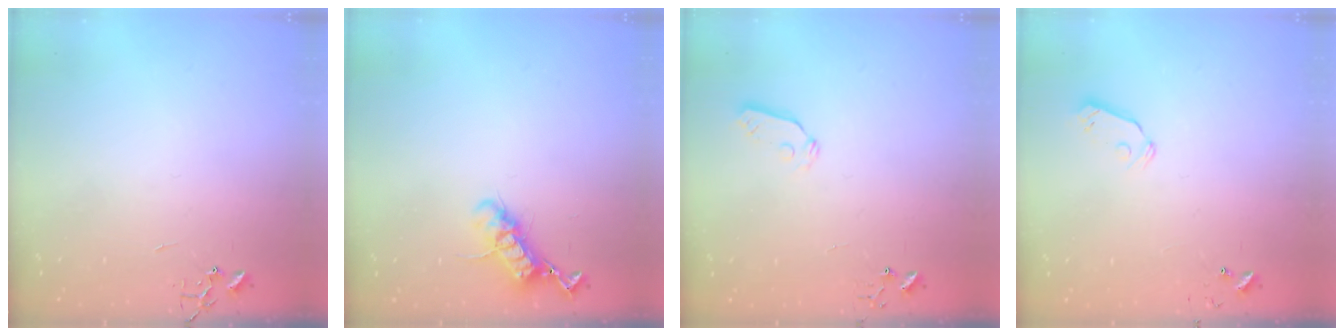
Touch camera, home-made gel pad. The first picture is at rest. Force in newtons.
{"total": 11.9, "press": 11.8, "slide": 0.9}
{"total": 5.0, "press": 4.9, "slide": 0.6}
{"total": 5.9, "press": 5.8, "slide": 1.0}